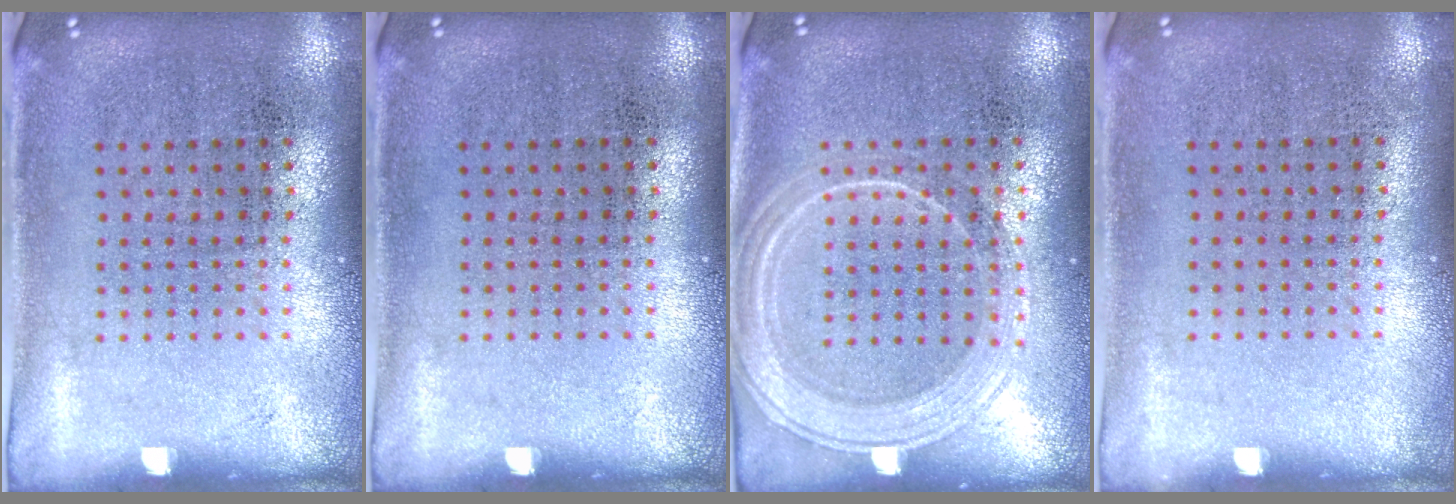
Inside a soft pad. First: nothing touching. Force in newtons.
{"total": 0.0}
{"total": 1.8, "press": 1.8, "slide": 0.4}
{"total": 0.0}